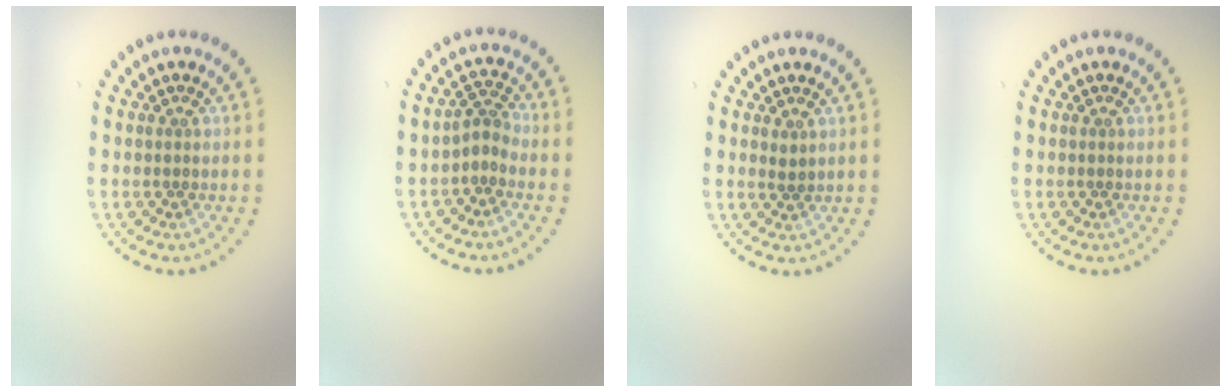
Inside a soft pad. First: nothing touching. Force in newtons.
{"total": 1.8, "press": 1.3, "slide": 1.3}
{"total": 0.7, "press": 0.7, "slide": 0.2}
{"total": 0.0}